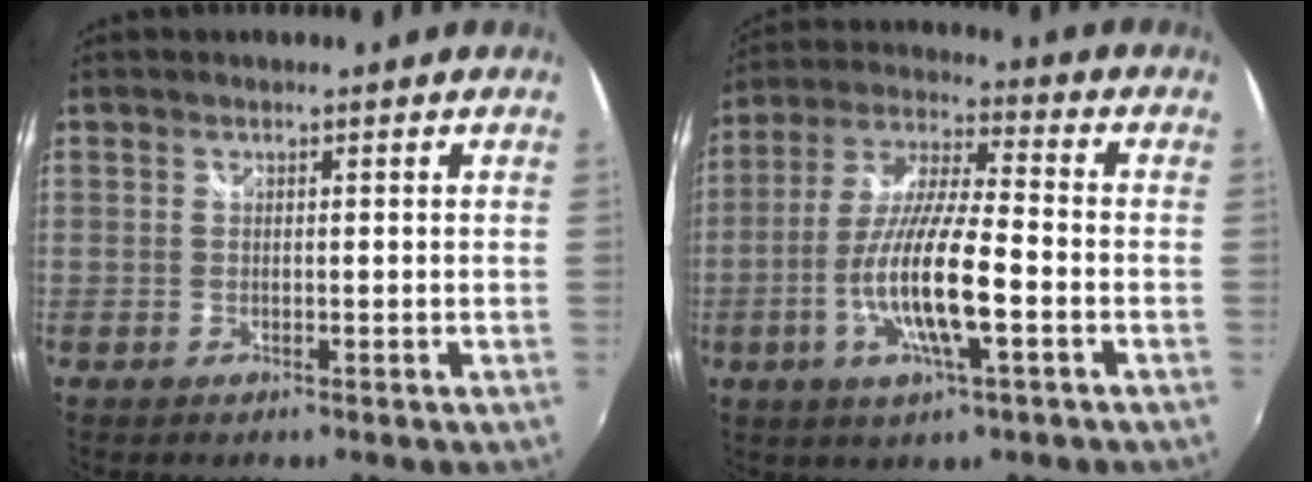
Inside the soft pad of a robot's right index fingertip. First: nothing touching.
{"total": 14.3, "force": [-4.4, 2.5, 13.4], "torque": [-0.268, -0.010, -0.084]}